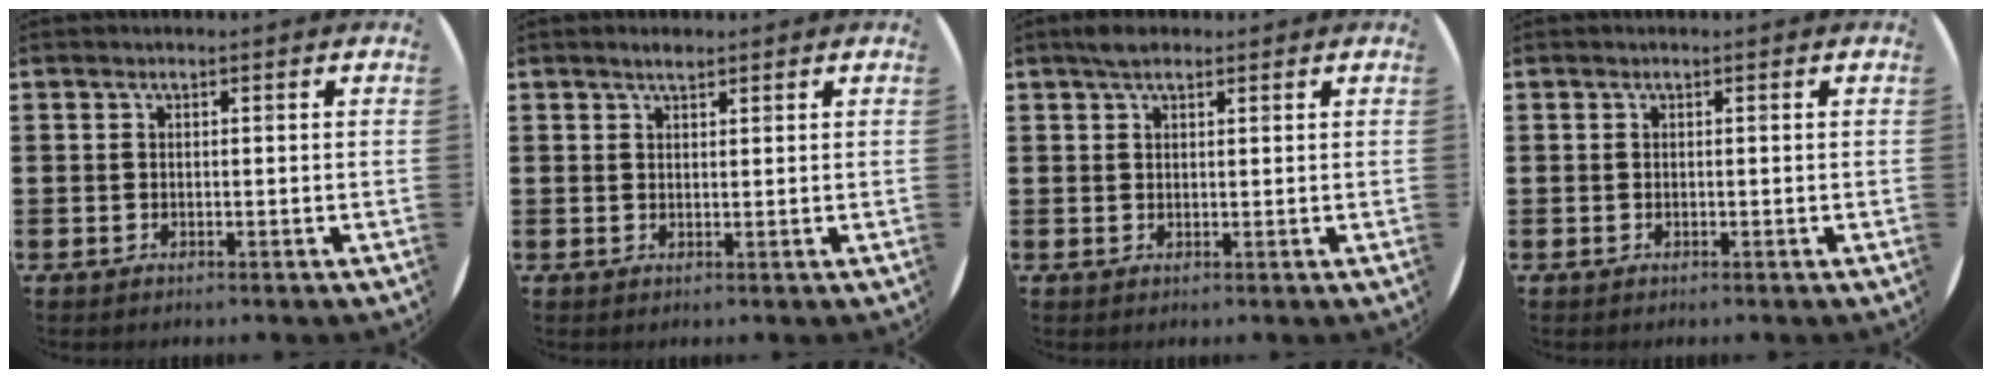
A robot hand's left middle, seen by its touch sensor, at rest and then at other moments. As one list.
[{"total": 1.6, "force": [1.4, 0.4, 0.6], "torque": [-0.013, 0.004, 0.025]}, {"total": 2.2, "force": [1.7, 0.9, 1.2], "torque": [-0.025, 0.007, 0.030]}, {"total": 0.0}]